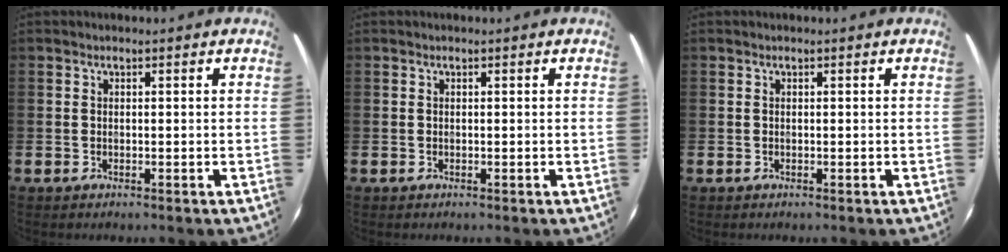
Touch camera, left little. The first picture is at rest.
{"total": 0.0}
{"total": 0.0}